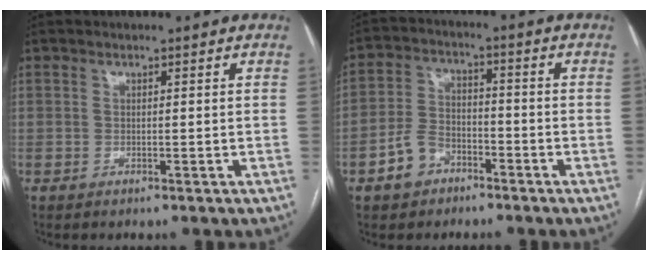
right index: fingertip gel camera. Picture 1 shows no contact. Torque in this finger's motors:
{"motor_torque": [-0.08, -0.40, -0.08, -0.04]}